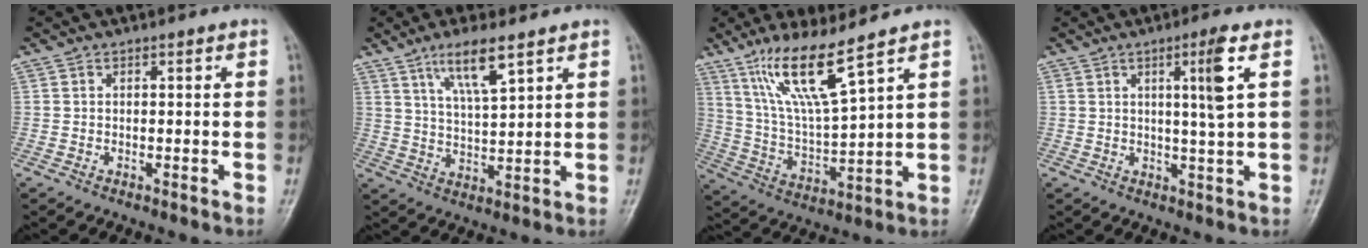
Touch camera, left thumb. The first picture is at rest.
{"total": 8.5, "force": [5.2, 1.9, 6.5], "torque": [-0.117, -0.031, 0.103]}
{"total": 12.5, "force": [8.3, 1.3, 9.2], "torque": [-0.177, -0.048, 0.177]}
{"total": 5.9, "force": [2.0, -0.5, 5.6], "torque": [-0.093, -0.015, 0.033]}